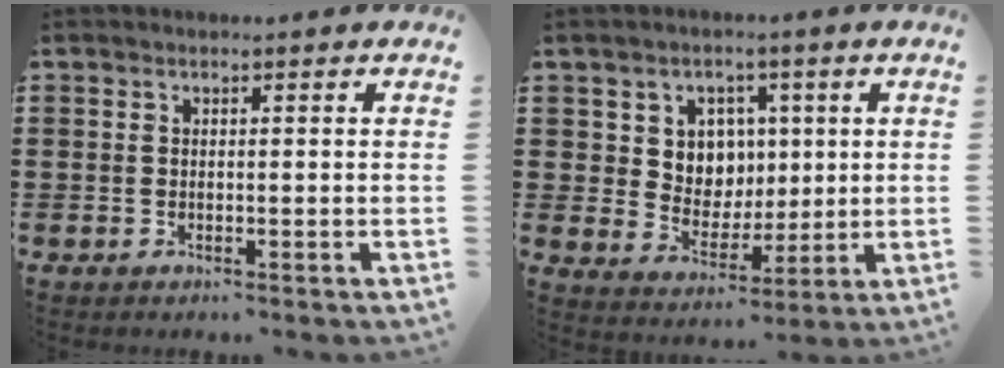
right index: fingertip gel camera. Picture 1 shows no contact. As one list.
[{"total": 6.3, "force": [2.0, 5.8, 1.5], "torque": [-0.054, 0.005, 0.036]}]